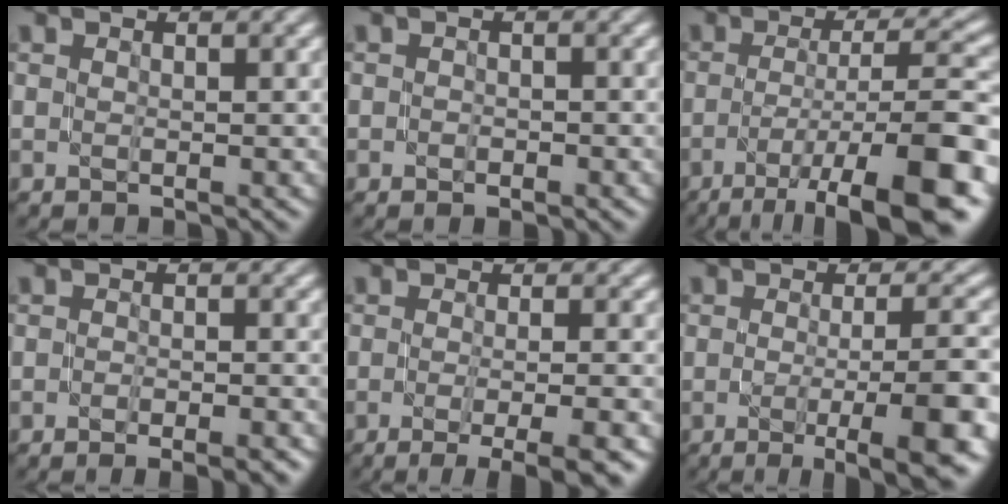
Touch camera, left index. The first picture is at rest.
{"total": 1.0, "force": [-0.5, 0.6, 0.7], "torque": [-0.010, -0.001, -0.007]}
{"total": 13.3, "force": [-6.6, 3.4, 11.1], "torque": [-0.181, -0.006, -0.101]}
{"total": 3.8, "force": [-2.3, 1.1, 2.9], "torque": [-0.042, 0.003, -0.023]}
{"total": 7.1, "force": [-3.4, 1.9, 5.9], "torque": [-0.061, -0.010, -0.045]}
{"total": 9.6, "force": [-3.2, 2.2, 8.7], "torque": [-0.104, -0.007, -0.041]}